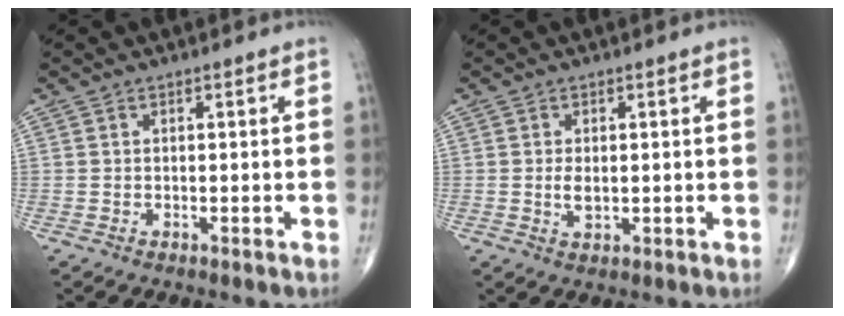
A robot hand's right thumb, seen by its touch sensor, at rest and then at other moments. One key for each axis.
{"total": 2.3, "fx": 0.0, "fy": 1.2, "fz": 2.0, "tx": -0.039, "ty": -0.005, "tz": 0.001}